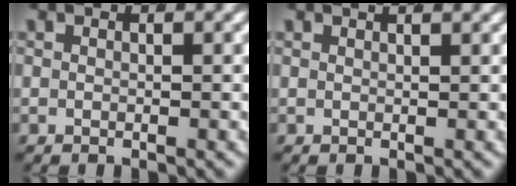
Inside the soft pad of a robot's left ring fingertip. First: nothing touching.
{"total": 1.5, "force": [1.3, -0.3, 0.7], "torque": [-0.001, 0.005, 0.019]}